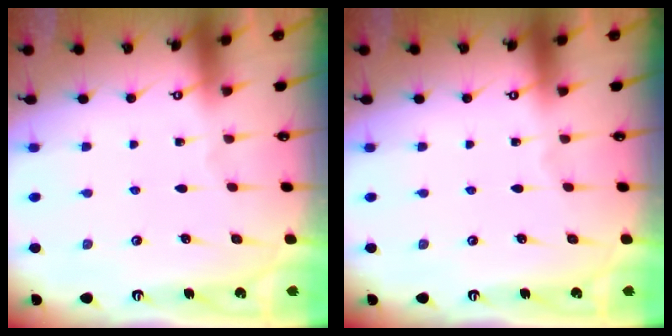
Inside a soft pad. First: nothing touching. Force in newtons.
{"total": 0.0}